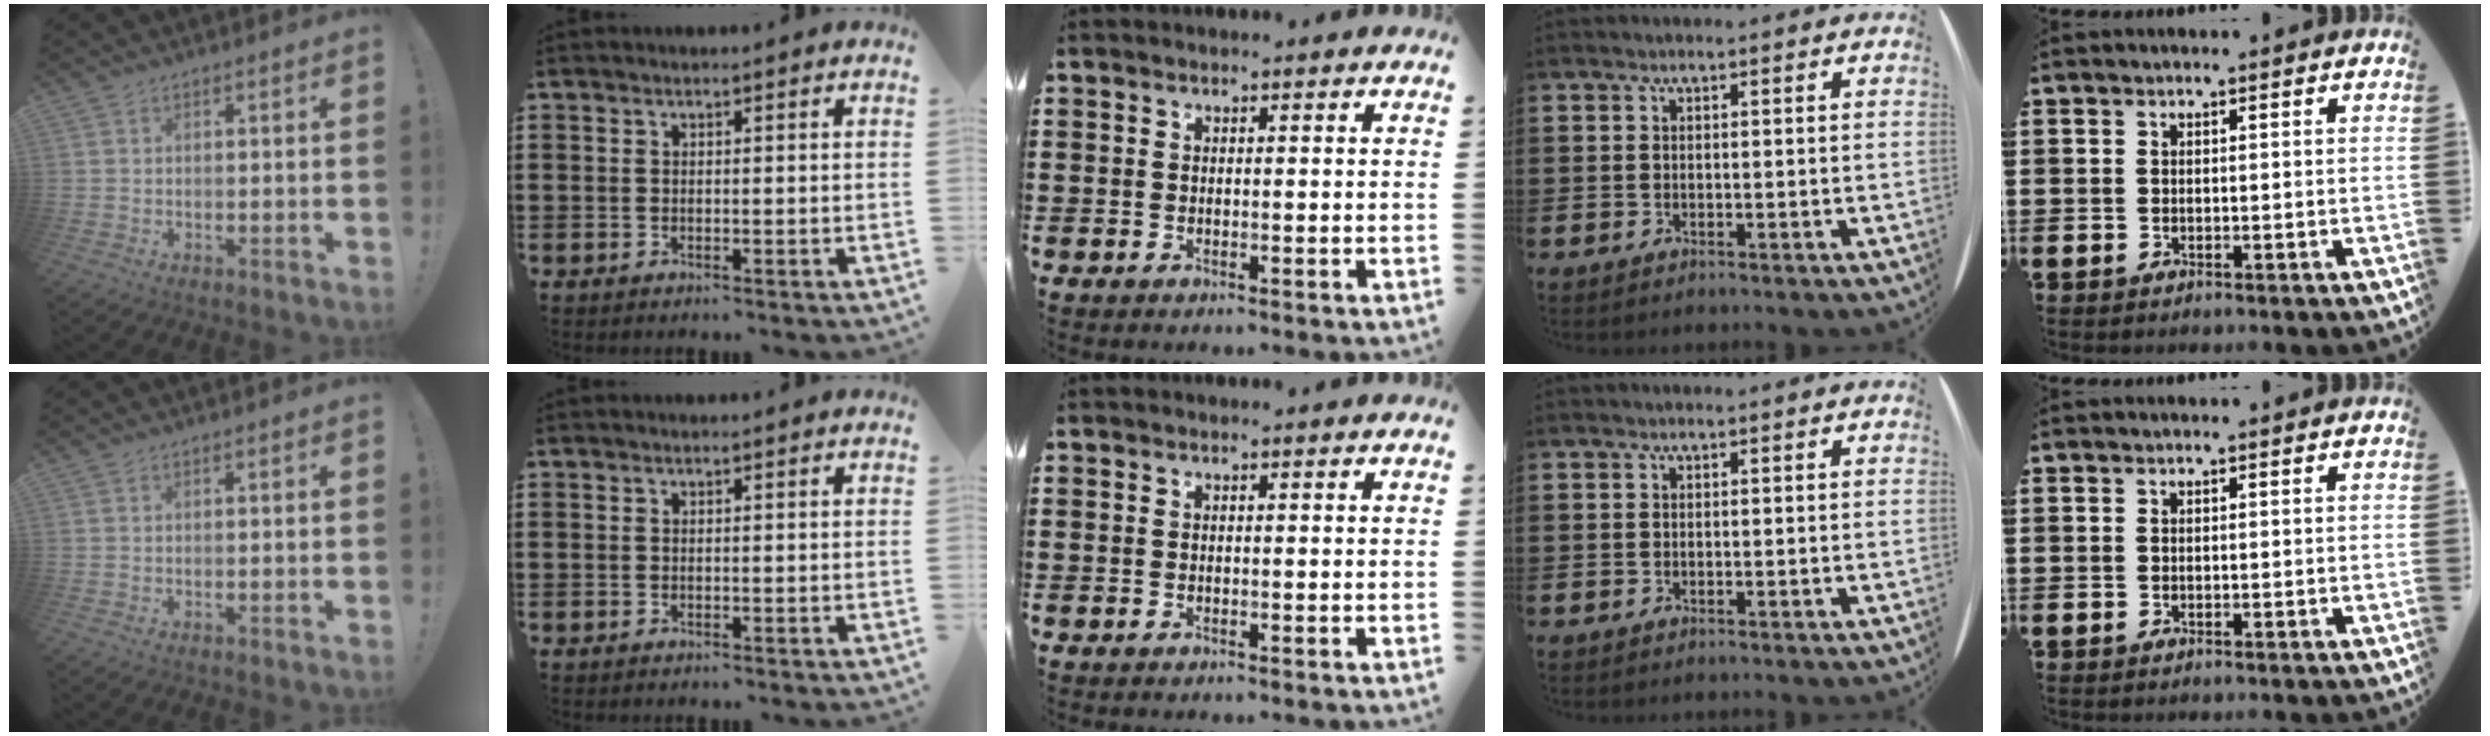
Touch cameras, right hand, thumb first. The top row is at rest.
{}